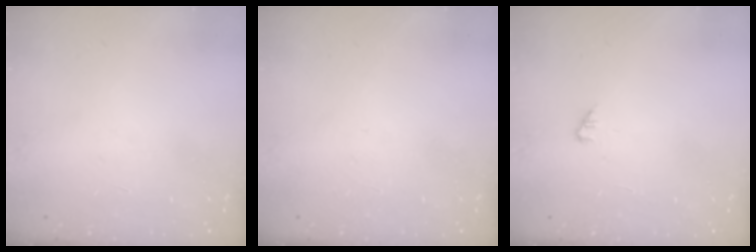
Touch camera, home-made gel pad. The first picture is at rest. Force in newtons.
{"total": 0.0}
{"total": 1.4, "press": 1.3, "slide": 0.1}